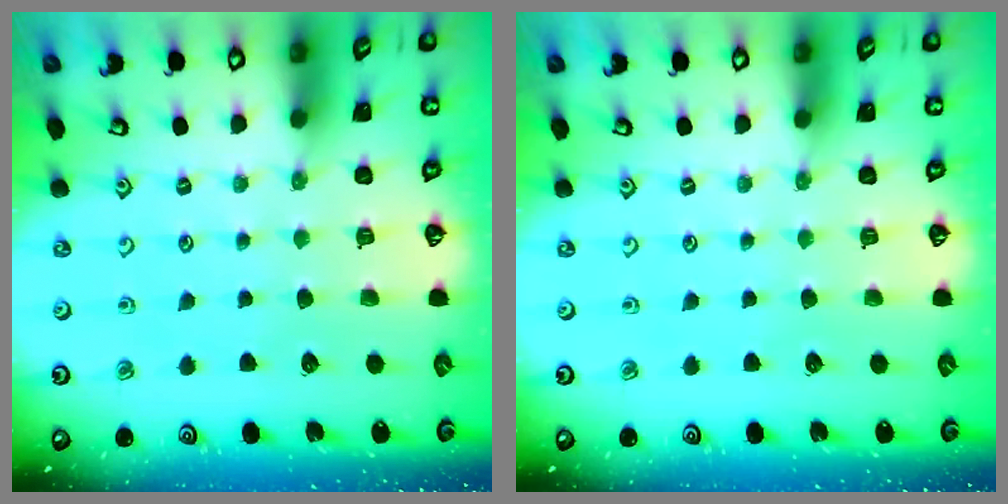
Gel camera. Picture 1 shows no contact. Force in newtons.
{"total": 0.0}